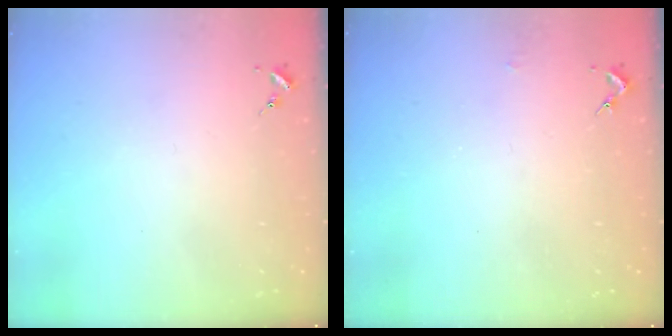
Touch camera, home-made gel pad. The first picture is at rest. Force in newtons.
{"total": 1.4, "press": 1.4, "slide": 0.1}